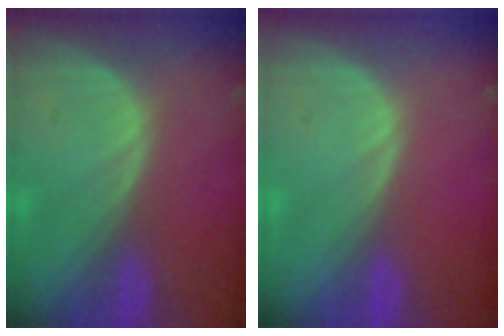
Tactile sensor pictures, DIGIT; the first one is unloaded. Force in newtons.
{"total": 0.0}